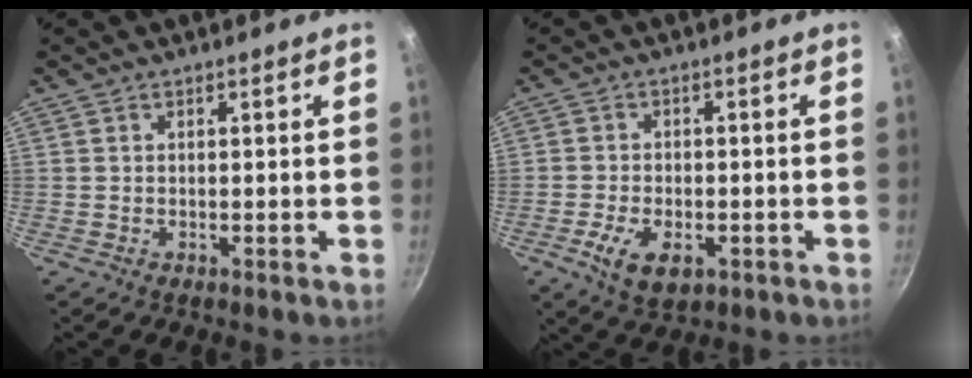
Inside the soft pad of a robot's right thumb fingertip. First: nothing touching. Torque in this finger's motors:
{"motor_torque": [-0.32, 0.38, 0.28, 0.11, 0.06]}